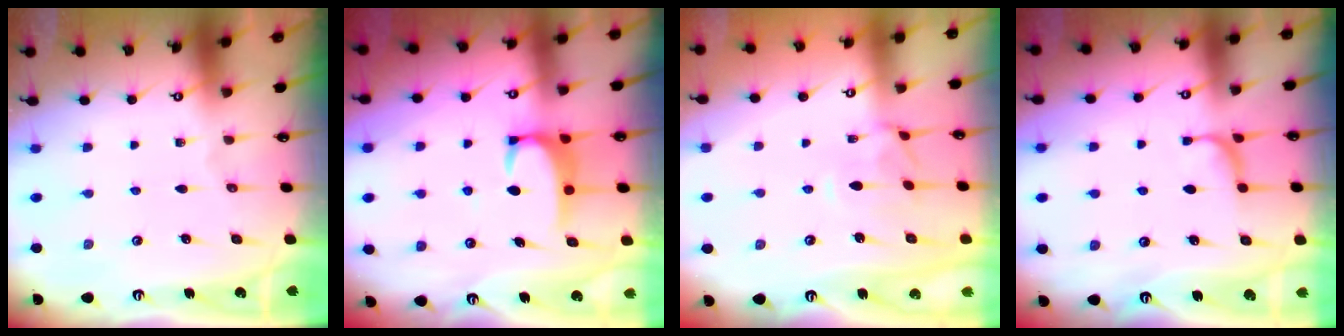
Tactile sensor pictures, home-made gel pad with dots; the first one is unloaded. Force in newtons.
{"total": 2.9, "press": 2.9, "slide": 0.3}
{"total": 0.6, "press": 0.0, "slide": 0.6}
{"total": 1.2, "press": 0.8, "slide": 0.8}